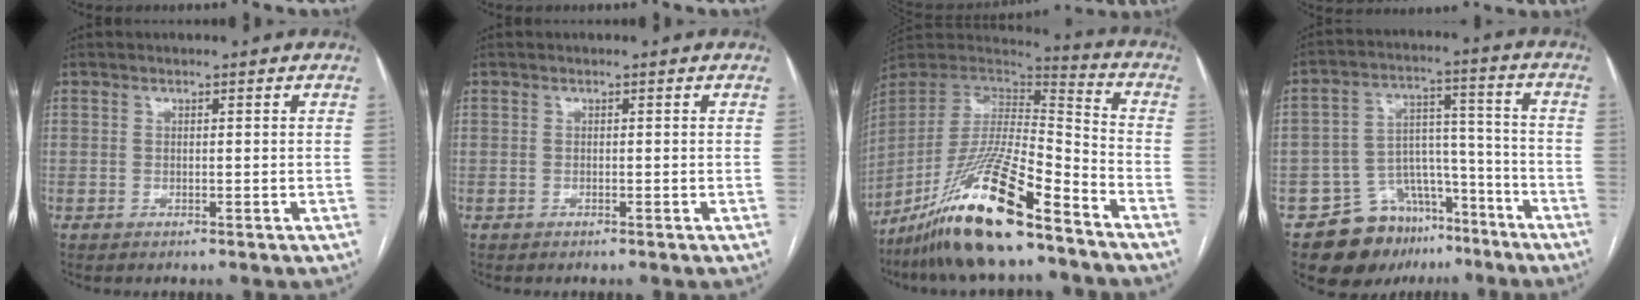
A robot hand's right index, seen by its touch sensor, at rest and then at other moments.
{"total": 0.0}
{"total": 19.9, "force": [-14.3, 2.5, 13.6], "torque": [-0.288, -0.022, -0.265]}
{"total": 13.0, "force": [-9.0, 8.5, 4.0], "torque": [-0.050, 0.063, -0.135]}